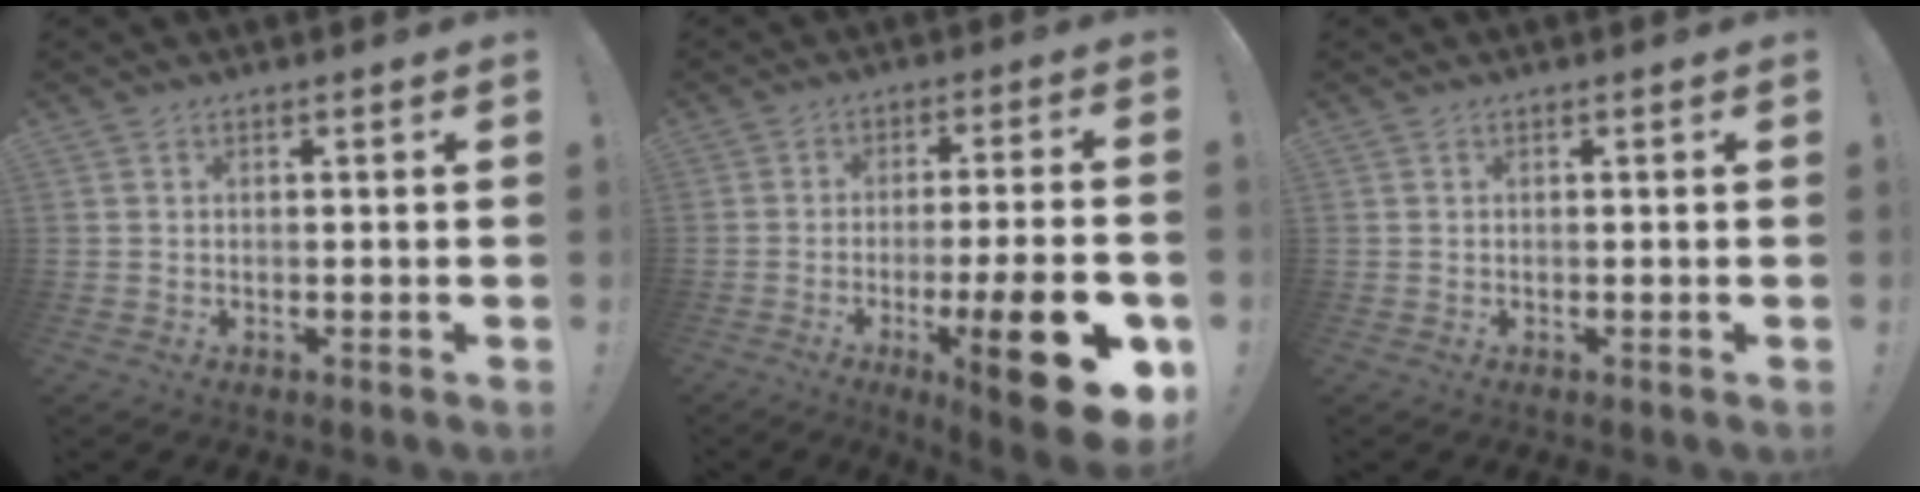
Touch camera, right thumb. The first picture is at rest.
{"total": 17.9, "force": [-7.1, 3.1, 16.1], "torque": [-0.224, 0.028, -0.097]}
{"total": 0.0}